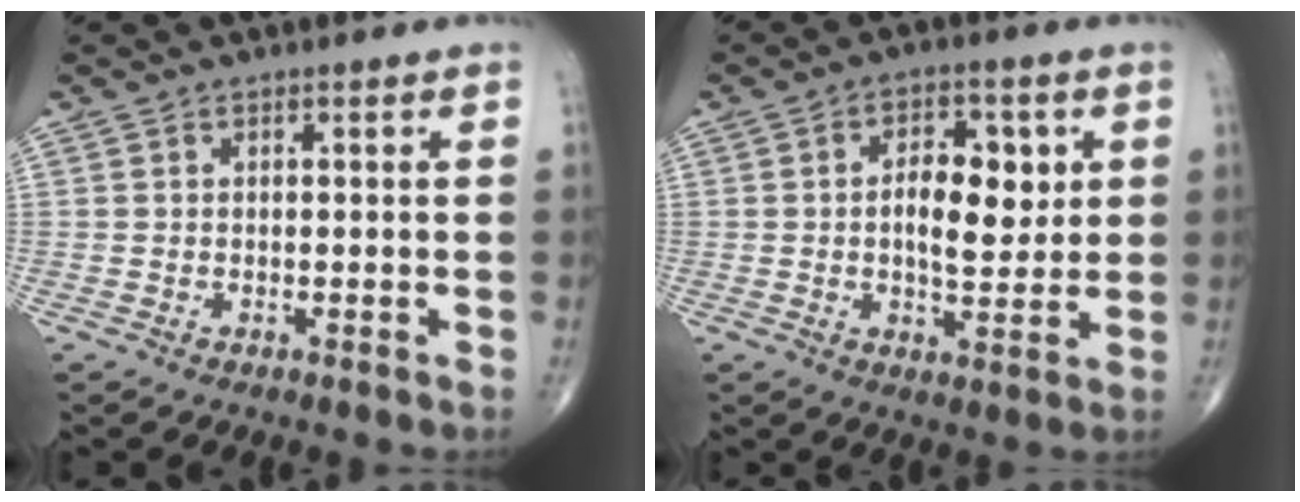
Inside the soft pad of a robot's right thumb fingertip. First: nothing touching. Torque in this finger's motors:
{"motor_torque": [-0.34, 0.35, 0.56, 0.44, 0.17]}